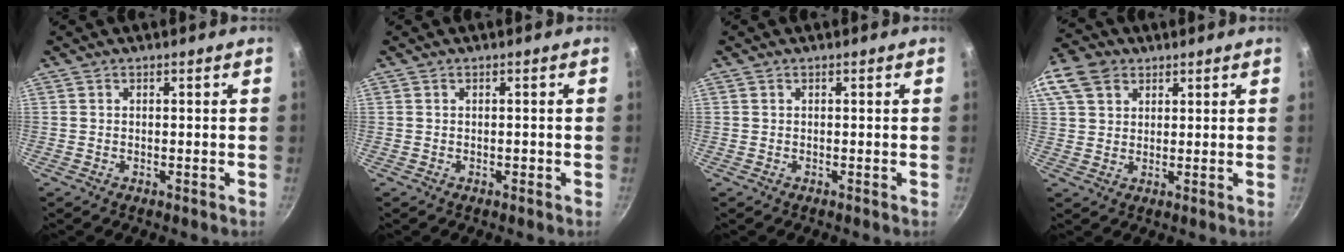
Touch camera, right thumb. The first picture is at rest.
{"total": 0.6, "force": [-0.3, 0.3, 0.4], "torque": [-0.002, 0.001, -0.004]}
{"total": 0.0}
{"total": 12.2, "force": [5.9, 8.9, 5.9], "torque": [-0.122, 0.014, 0.105]}